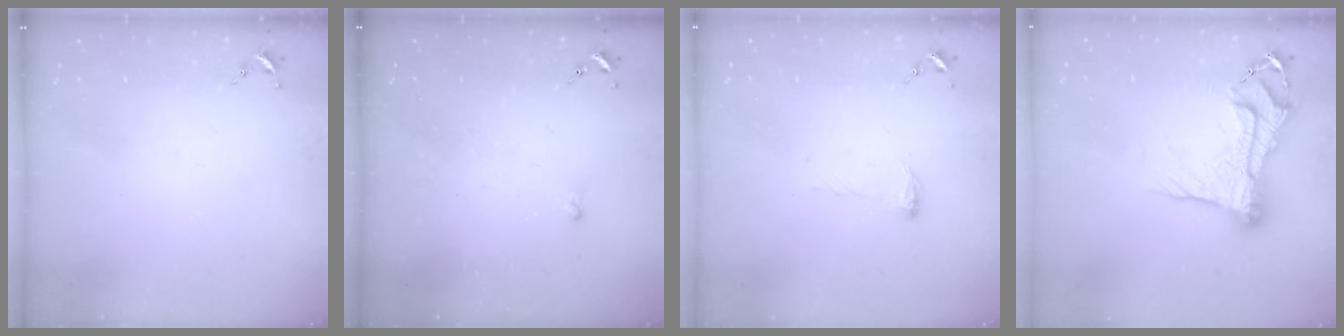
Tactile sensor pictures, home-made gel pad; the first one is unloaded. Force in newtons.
{"total": 2.5, "press": 2.5, "slide": 0.5}
{"total": 5.8, "press": 5.7, "slide": 0.7}
{"total": 18.5, "press": 18.4, "slide": 1.8}